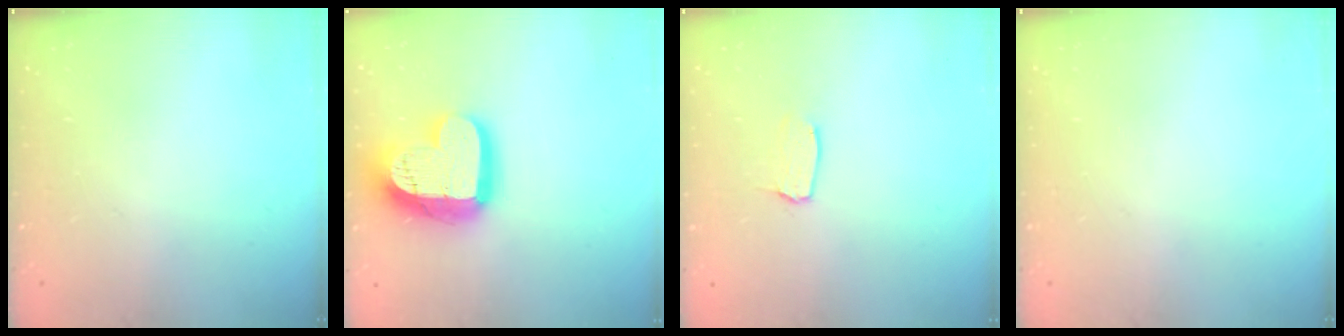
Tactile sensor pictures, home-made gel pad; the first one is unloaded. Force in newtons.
{"total": 18.7, "press": 18.6, "slide": 1.5}
{"total": 4.0, "press": 4.0, "slide": 0.3}
{"total": 0.0}